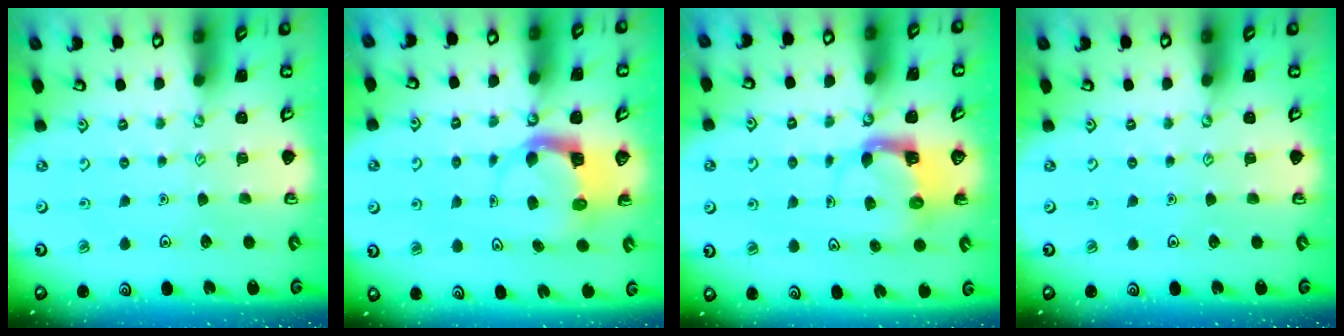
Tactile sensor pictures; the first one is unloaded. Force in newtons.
{"total": 4.0, "press": 3.9, "slide": 0.3}
{"total": 4.0, "press": 3.9, "slide": 0.6}
{"total": 0.0}